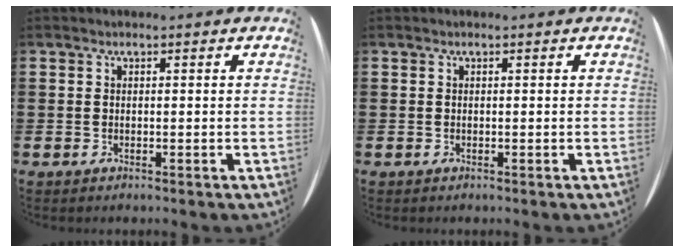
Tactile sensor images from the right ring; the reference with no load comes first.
{"total": 0.0}